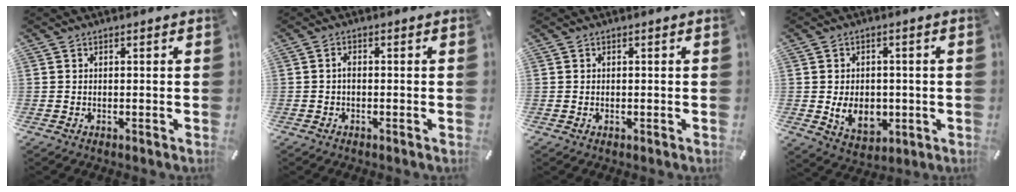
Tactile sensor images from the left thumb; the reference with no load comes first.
{"total": 1.5, "force": [-0.4, 0.7, 1.3], "torque": [-0.027, 0.002, -0.008]}
{"total": 0.0}
{"total": 8.5, "force": [-1.3, 6.5, 5.4], "torque": [-0.093, 0.002, -0.020]}